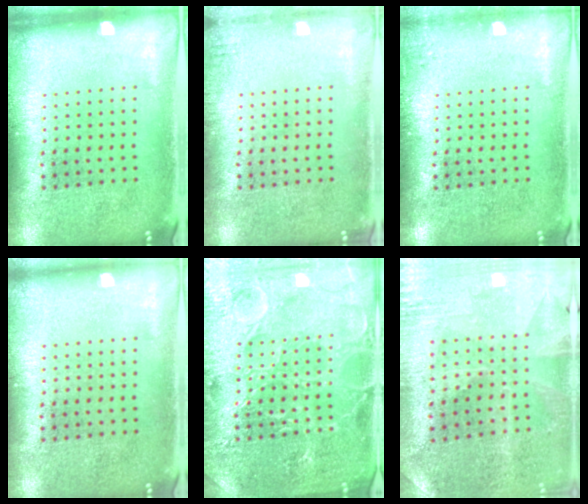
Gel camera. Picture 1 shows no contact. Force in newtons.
{"total": 1.0, "press": 1.0, "slide": 0.1}
{"total": 0.8, "press": 0.8, "slide": 0.2}
{"total": 0.0}
{"total": 4.5, "press": 4.4, "slide": 0.9}
{"total": 0.9, "press": 0.8, "slide": 0.3}